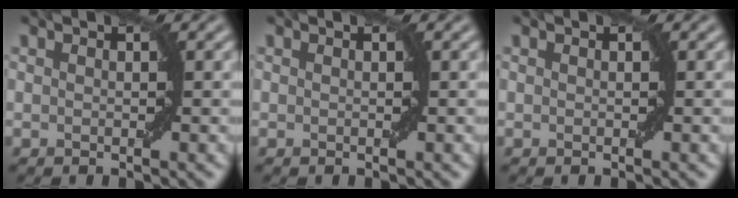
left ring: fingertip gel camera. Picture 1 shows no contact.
{"total": 0.0}
{"total": 0.0}